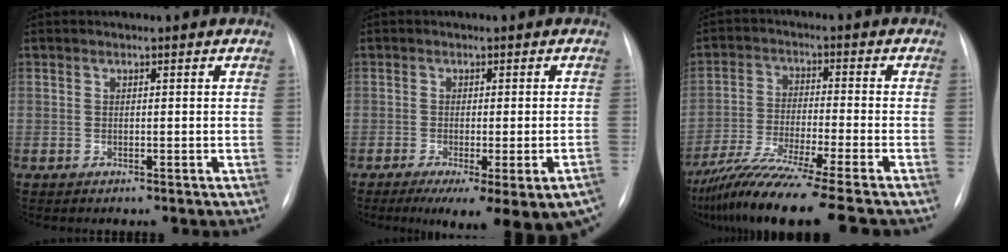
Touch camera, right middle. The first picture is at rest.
{"total": 14.6, "force": [-10.2, 3.0, 10.0], "torque": [-0.090, -0.017, -0.128]}
{"total": 15.3, "force": [-12.4, -1.3, 8.9], "torque": [-0.172, -0.046, -0.210]}